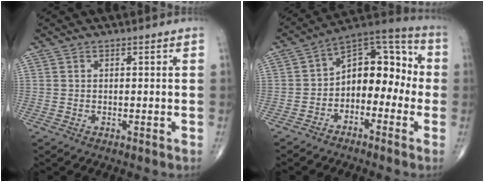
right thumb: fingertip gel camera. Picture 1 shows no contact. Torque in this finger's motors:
{"motor_torque": [0.06, 0.27, 0.71, -0.19, 0.10]}